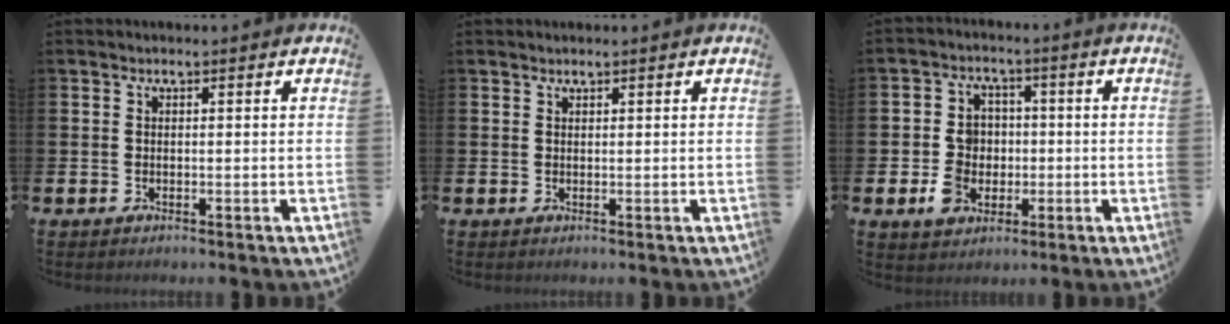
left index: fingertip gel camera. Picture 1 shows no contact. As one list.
[{"total": 0.7, "force": [0.7, 0.1, 0.0], "torque": [0.015, -0.004, 0.011]}, {"total": 5.8, "force": [-1.1, 5.3, 2.3], "torque": [-0.055, 0.013, -0.021]}]